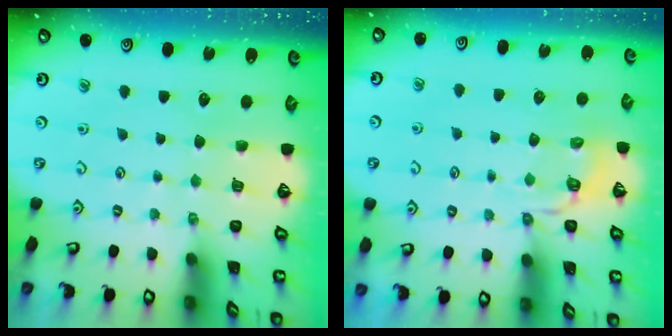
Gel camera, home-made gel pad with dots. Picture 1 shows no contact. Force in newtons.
{"total": 3.4, "press": 2.9, "slide": 1.8}